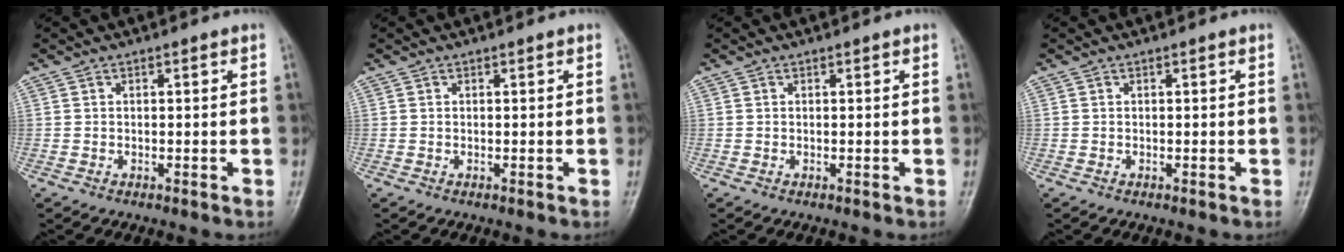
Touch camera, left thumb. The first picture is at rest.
{"total": 0.0}
{"total": 0.0}
{"total": 0.0}